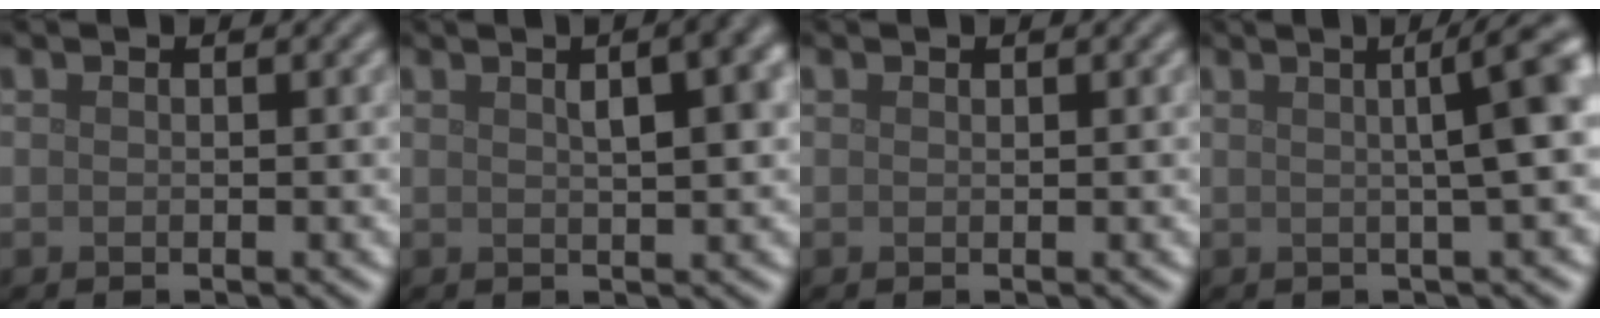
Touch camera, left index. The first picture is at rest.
{"total": 5.7, "force": [1.8, 2.1, 5.0], "torque": [-0.042, 0.027, 0.015]}
{"total": 0.0}
{"total": 7.0, "force": [1.2, 1.8, 6.6], "torque": [-0.047, 0.027, 0.007]}